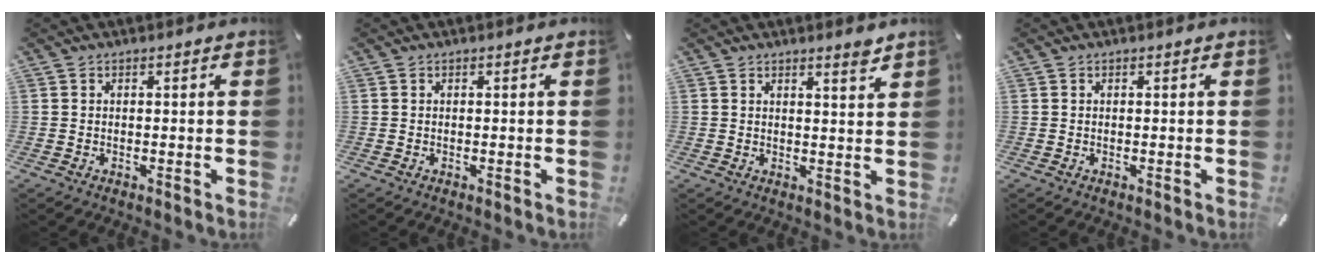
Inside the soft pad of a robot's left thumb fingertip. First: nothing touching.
{"total": 0.0}
{"total": 2.9, "force": [2.6, 0.1, 1.2], "torque": [-0.012, -0.021, 0.043]}
{"total": 0.0}